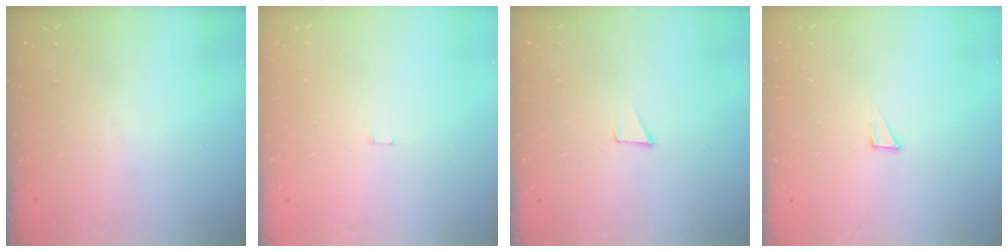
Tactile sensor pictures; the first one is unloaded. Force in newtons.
{"total": 1.8, "press": 1.8, "slide": 0.1}
{"total": 1.2, "press": 1.2, "slide": 0.1}
{"total": 2.1, "press": 2.1, "slide": 0.1}